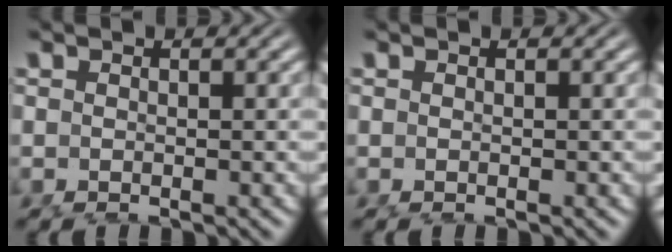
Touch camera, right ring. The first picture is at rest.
{"total": 0.0}